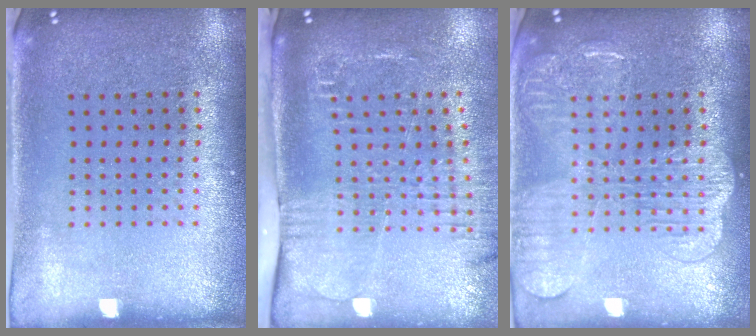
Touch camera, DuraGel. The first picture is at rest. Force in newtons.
{"total": 2.6, "press": 2.1, "slide": 1.6}
{"total": 3.9, "press": 3.9, "slide": 0.5}